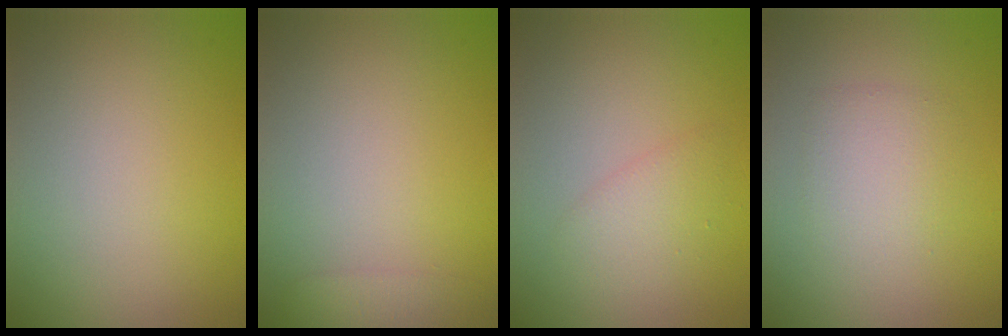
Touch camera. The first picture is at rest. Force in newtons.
{"total": 1.5, "press": 1.5, "slide": 0.1}
{"total": 1.7, "press": 1.7, "slide": 0.2}
{"total": 2.3, "press": 2.3, "slide": 0.1}